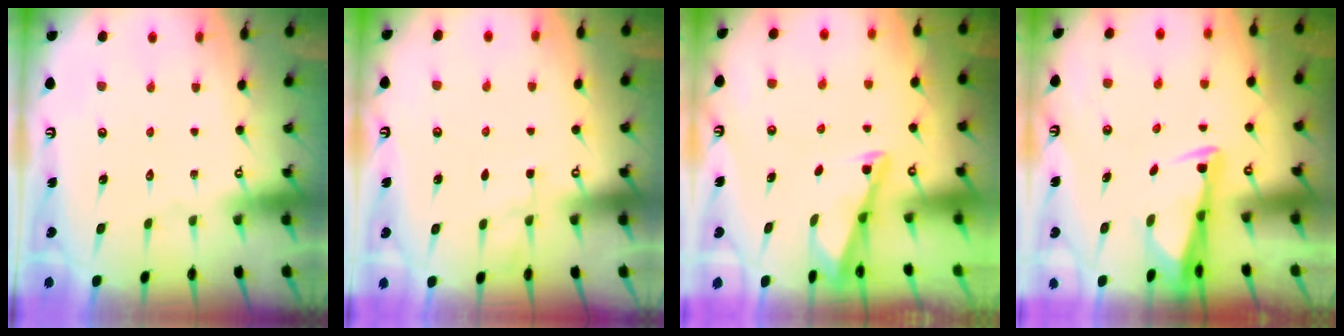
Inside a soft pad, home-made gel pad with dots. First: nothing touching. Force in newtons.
{"total": 3.6, "press": 3.6, "slide": 0.5}
{"total": 2.9, "press": 2.9, "slide": 0.4}
{"total": 2.9, "press": 2.8, "slide": 0.6}